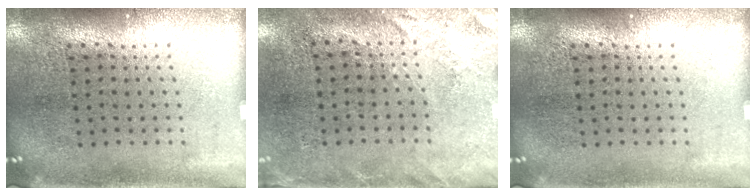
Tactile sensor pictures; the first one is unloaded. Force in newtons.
{"total": 2.6, "press": 2.0, "slide": 1.5}
{"total": 0.0}